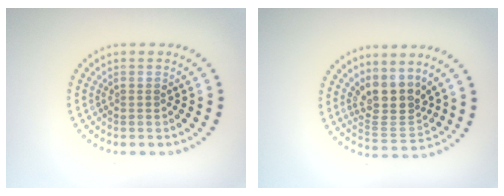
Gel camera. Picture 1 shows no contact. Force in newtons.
{"total": 4.0, "press": 3.3, "slide": 2.3}